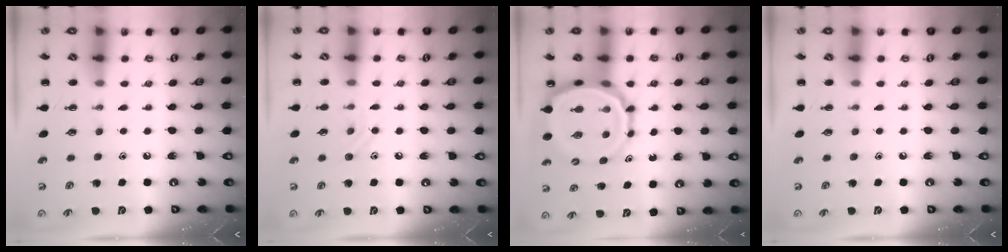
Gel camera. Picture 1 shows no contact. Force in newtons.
{"total": 7.8, "press": 7.4, "slide": 2.4}
{"total": 12.7, "press": 12.2, "slide": 3.3}
{"total": 0.0}